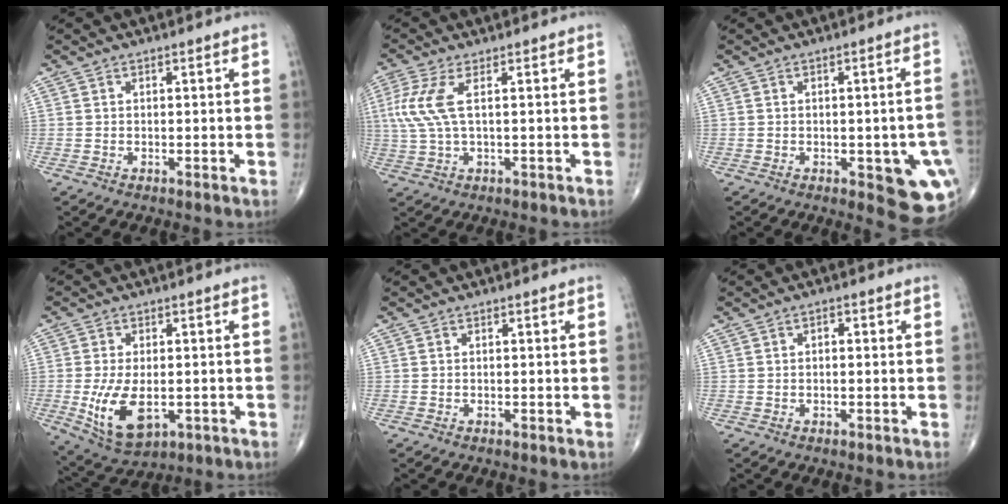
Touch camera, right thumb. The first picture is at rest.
{"total": 6.7, "force": [1.4, 2.1, 6.2], "torque": [-0.181, 0.008, 0.030]}
{"total": 11.7, "force": [-3.0, 4.5, 10.4], "torque": [-0.094, -0.003, -0.026]}
{"total": 10.8, "force": [-2.0, 5.9, 8.8], "torque": [-0.160, -0.011, -0.021]}
{"total": 0.0}
{"total": 1.2, "force": [0.2, 0.7, 1.0], "torque": [-0.011, 0.003, -0.001]}